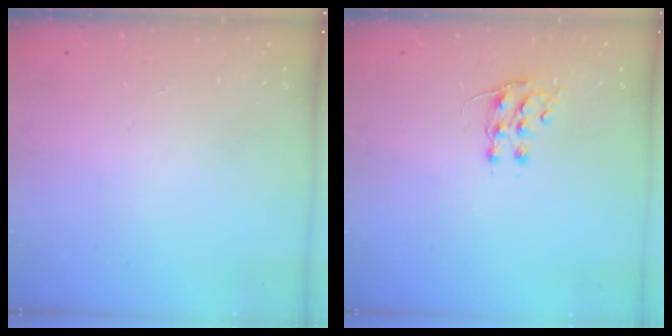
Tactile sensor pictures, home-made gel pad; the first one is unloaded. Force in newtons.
{"total": 6.4, "press": 6.4, "slide": 0.5}